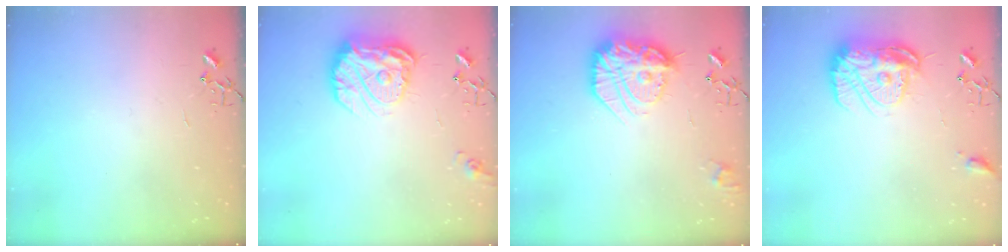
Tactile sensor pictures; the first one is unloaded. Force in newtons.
{"total": 16.7, "press": 16.6, "slide": 1.2}
{"total": 22.1, "press": 22.0, "slide": 2.1}
{"total": 15.7, "press": 15.7, "slide": 1.6}